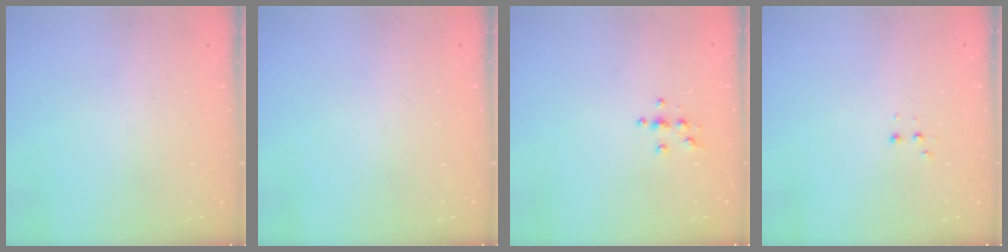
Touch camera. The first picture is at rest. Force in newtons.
{"total": 0.0}
{"total": 3.7, "press": 3.7, "slide": 0.4}
{"total": 2.4, "press": 2.2, "slide": 0.9}